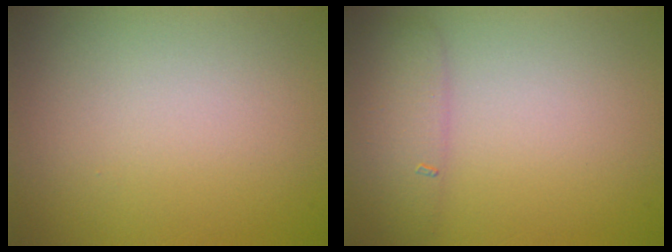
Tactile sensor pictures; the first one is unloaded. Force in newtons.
{"total": 2.5, "press": 2.5, "slide": 0.1}